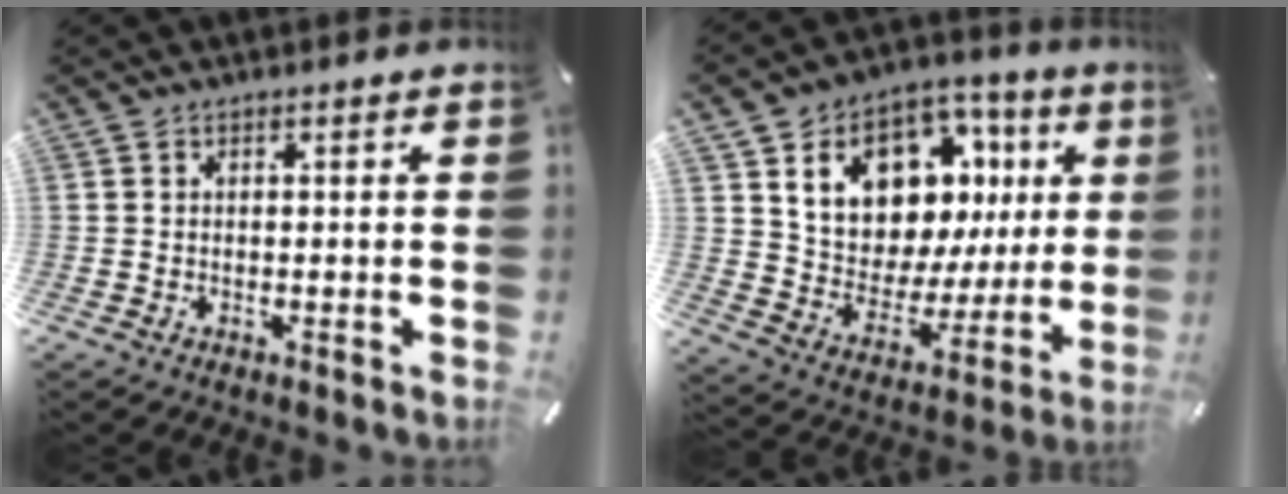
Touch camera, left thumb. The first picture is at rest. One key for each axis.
{"total": 15.8, "fx": 8.3, "fy": 10.9, "fz": 7.9, "tx": -0.127, "ty": -0.063, "tz": 0.150}